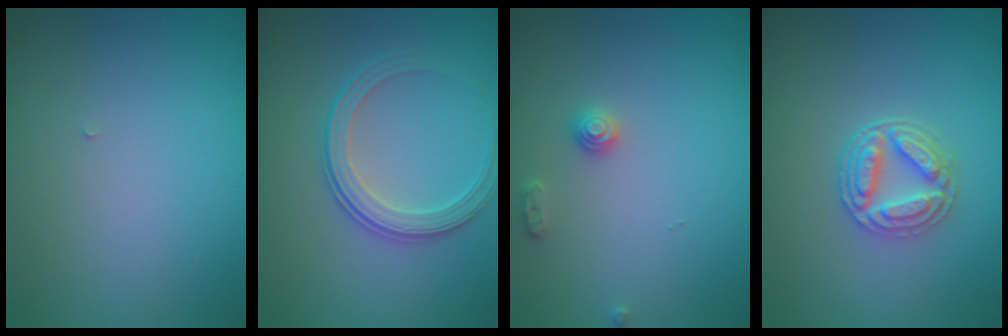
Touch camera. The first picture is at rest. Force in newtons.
{"total": 3.3, "press": 2.8, "slide": 1.8}
{"total": 1.4, "press": 1.4, "slide": 0.1}
{"total": 3.7, "press": 3.3, "slide": 1.7}